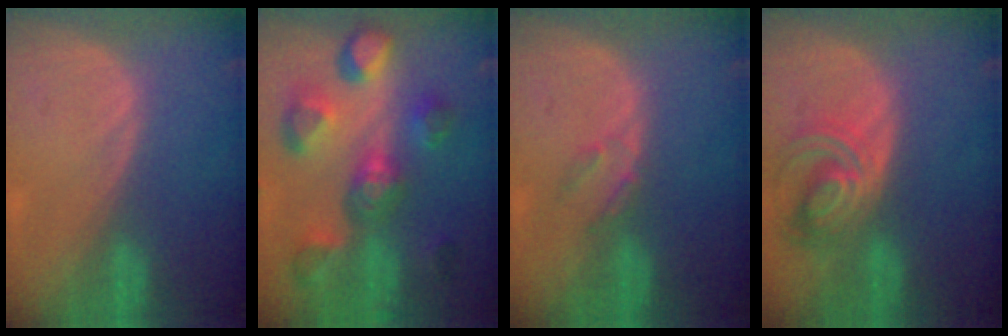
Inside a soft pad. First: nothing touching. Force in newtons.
{"total": 11.1, "press": 10.1, "slide": 4.7}
{"total": 2.2, "press": 2.1, "slide": 0.4}
{"total": 7.5, "press": 6.7, "slide": 3.5}